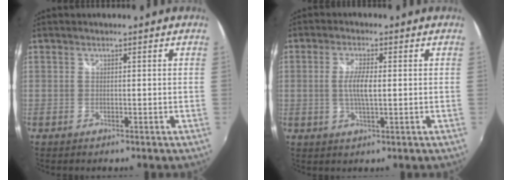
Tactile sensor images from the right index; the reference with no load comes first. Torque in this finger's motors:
{"motor_torque": [0.93, -0.14, 0.57, 0.12]}